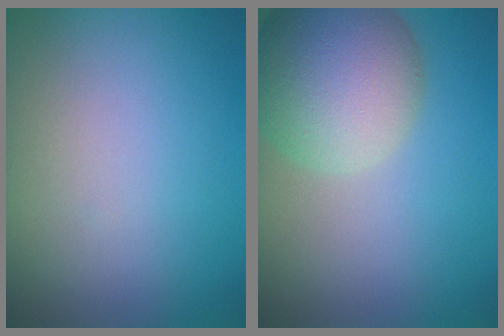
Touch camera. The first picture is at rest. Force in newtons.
{"total": 8.2, "press": 8.2, "slide": 0.4}